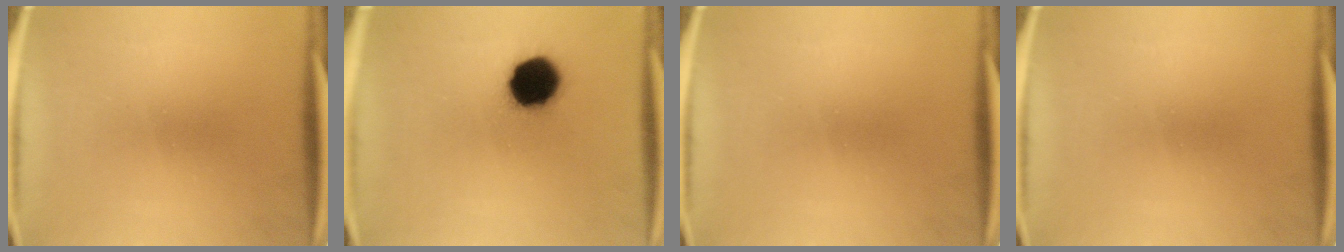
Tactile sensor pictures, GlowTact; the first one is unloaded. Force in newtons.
{"total": 14.1}
{"total": 0.0}
{"total": 0.0}